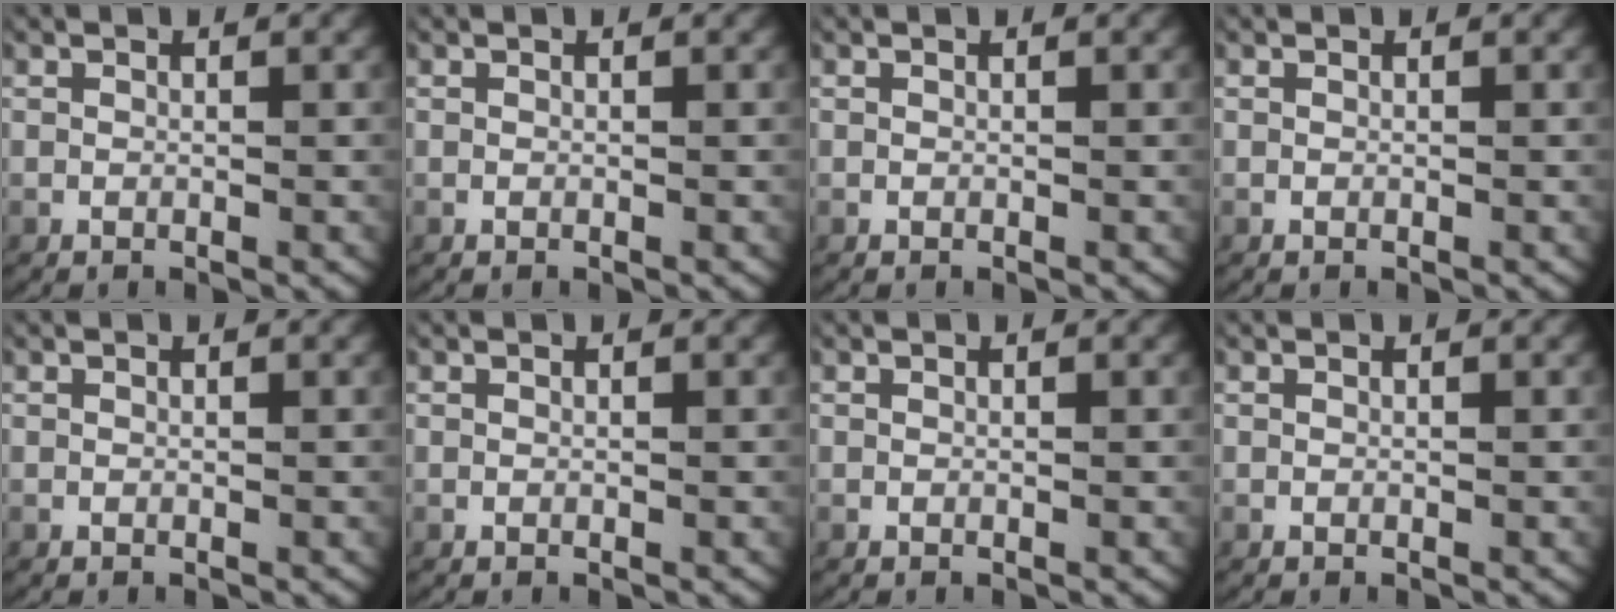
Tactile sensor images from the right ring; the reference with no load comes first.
{"total": 0.0}
{"total": 0.0}
{"total": 0.0}
{"total": 0.0}
{"total": 0.0}
{"total": 0.0}
{"total": 0.0}